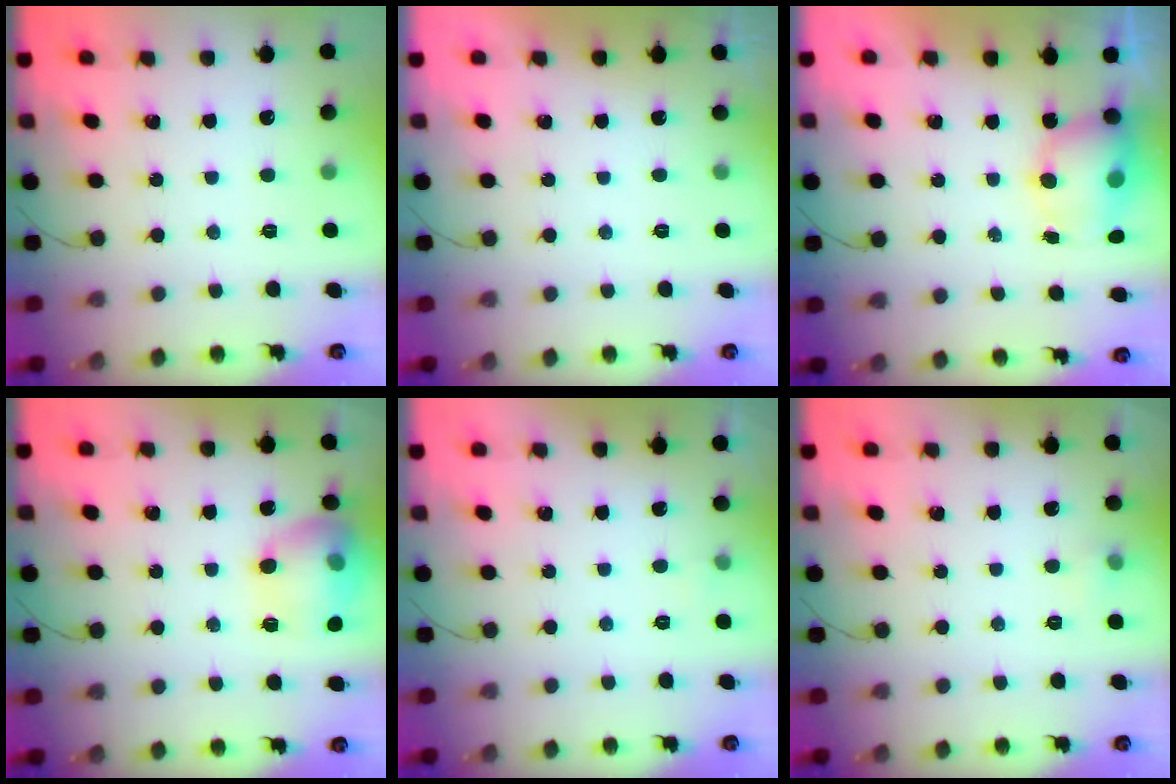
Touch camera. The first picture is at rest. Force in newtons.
{"total": 0.0}
{"total": 8.7, "press": 8.6, "slide": 0.4}
{"total": 15.7, "press": 15.7, "slide": 1.3}
{"total": 2.3, "press": 2.1, "slide": 0.9}
{"total": 3.5, "press": 3.4, "slide": 1.0}